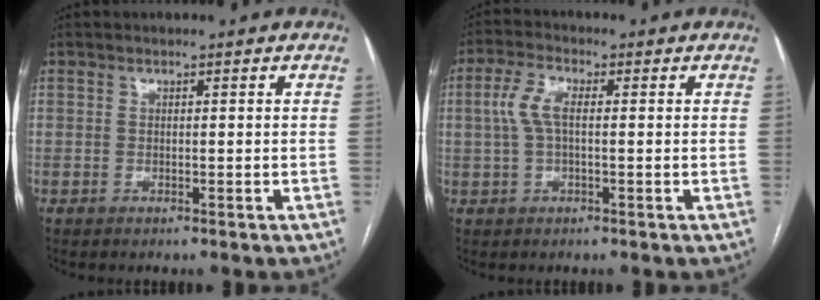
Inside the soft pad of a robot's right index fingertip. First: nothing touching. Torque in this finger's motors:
{"motor_torque": [0.76, 0.28, 0.45, 0.10]}